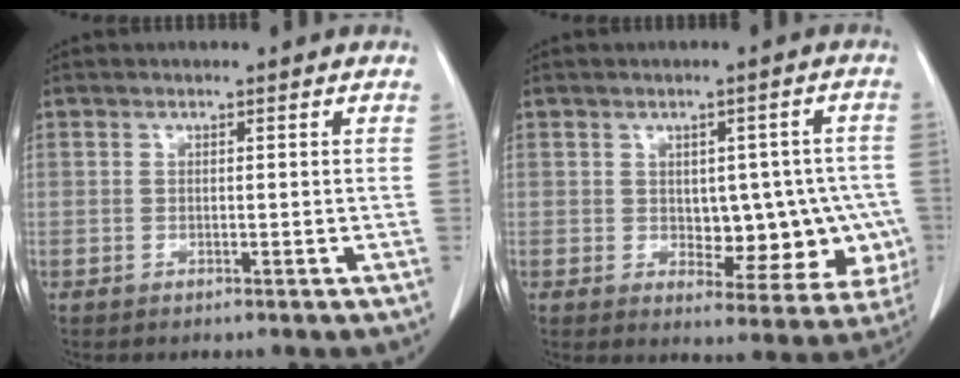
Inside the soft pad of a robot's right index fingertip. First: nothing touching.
{"total": 11.0, "force": [-1.1, 6.1, 9.1], "torque": [-0.094, 0.018, 0.006]}